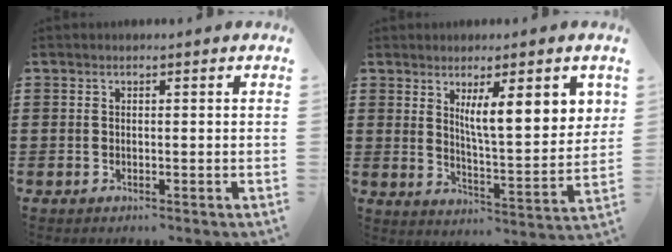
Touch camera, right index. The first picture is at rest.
{"total": 8.4, "force": [3.9, 1.8, 7.2], "torque": [-0.130, -0.009, 0.061]}